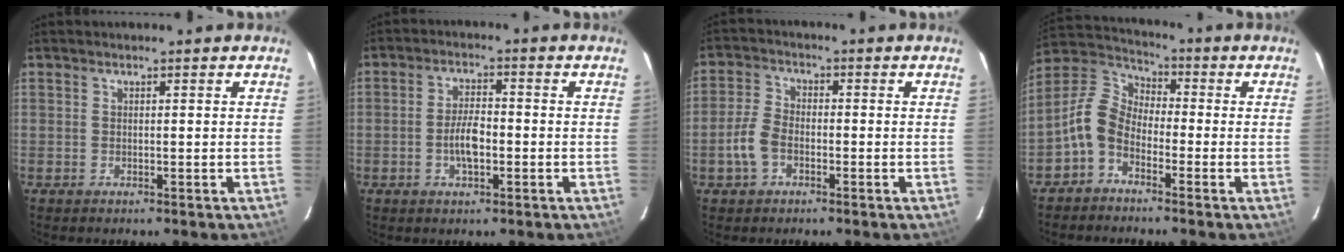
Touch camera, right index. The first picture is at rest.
{"total": 5.2, "force": [-1.5, 2.2, 4.5], "torque": [-0.090, 0.005, -0.025]}
{"total": 5.4, "force": [-2.2, 3.4, 3.5], "torque": [-0.082, 0.009, -0.041]}
{"total": 8.1, "force": [-4.1, 5.2, 4.6], "torque": [-0.100, 0.019, -0.095]}